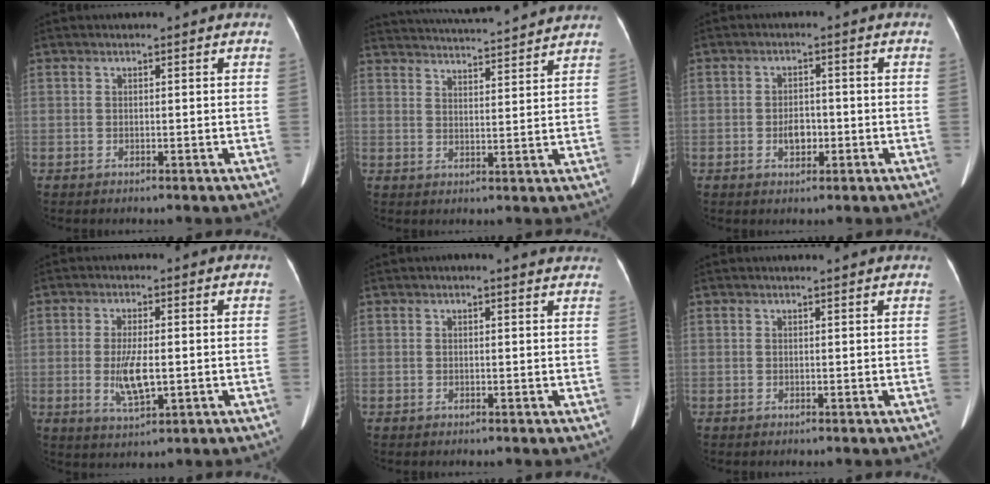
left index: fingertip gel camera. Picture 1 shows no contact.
{"total": 17.2, "force": [16.2, 1.2, 5.7], "torque": [-0.101, 0.024, 0.229]}
{"total": 3.1, "force": [-1.0, 1.9, 2.2], "torque": [-0.039, 0.006, -0.013]}
{"total": 4.1, "force": [-0.4, 1.0, 3.9], "torque": [-0.084, -0.007, -0.006]}
{"total": 3.7, "force": [3.3, 0.6, 1.6], "torque": [-0.022, 0.008, 0.022]}
{"total": 1.6, "force": [1.5, -0.2, 0.5], "torque": [-0.012, 0.004, 0.019]}